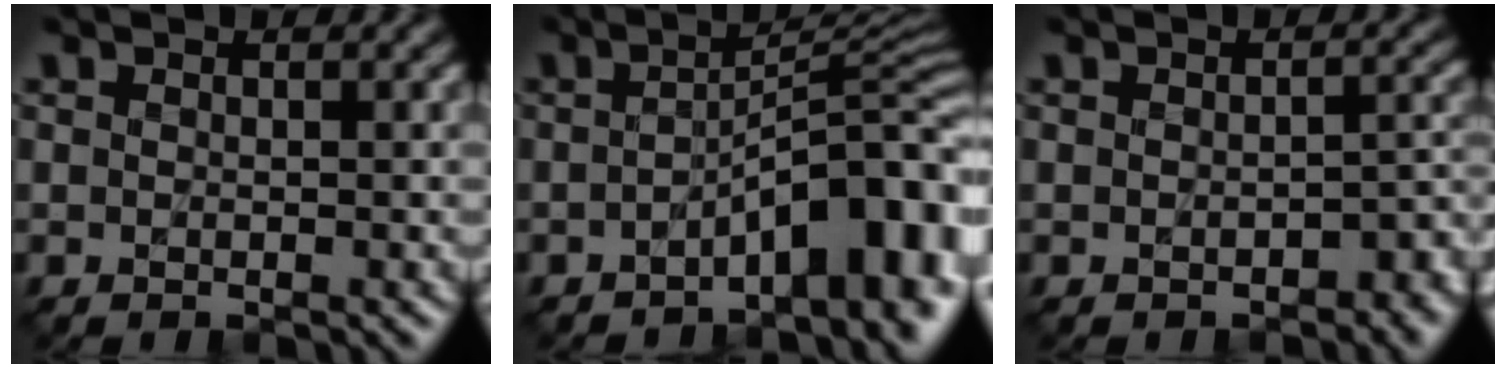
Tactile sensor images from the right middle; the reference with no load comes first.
{"total": 8.7, "force": [-3.7, 2.5, 7.5], "torque": [-0.091, 0.017, -0.063]}
{"total": 2.9, "force": [-1.5, 1.5, 1.9], "torque": [-0.020, 0.000, -0.017]}